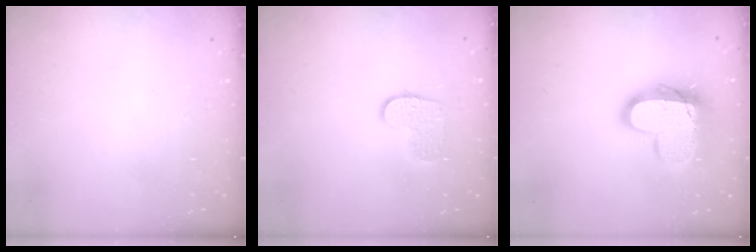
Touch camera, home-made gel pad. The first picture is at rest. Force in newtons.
{"total": 7.3, "press": 7.3, "slide": 0.2}
{"total": 16.7, "press": 16.6, "slide": 1.3}